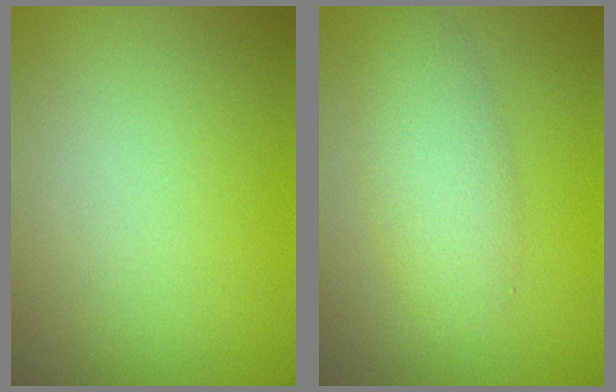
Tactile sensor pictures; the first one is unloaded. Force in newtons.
{"total": 3.7, "press": 3.7, "slide": 0.0}